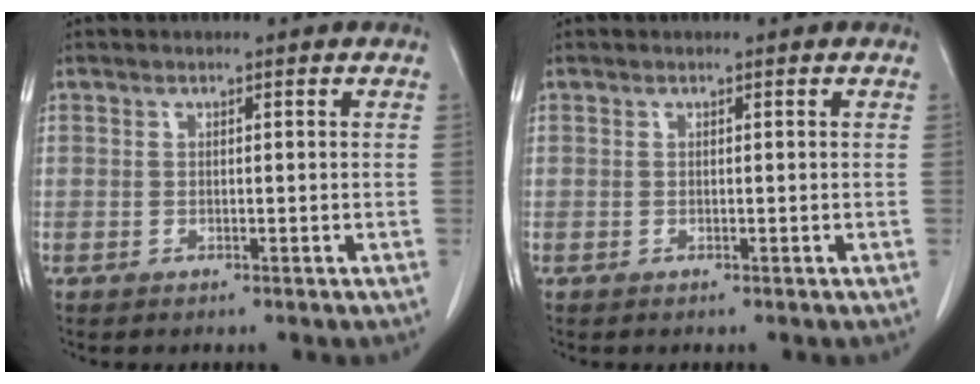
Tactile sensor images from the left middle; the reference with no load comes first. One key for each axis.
{"total": 0.0}